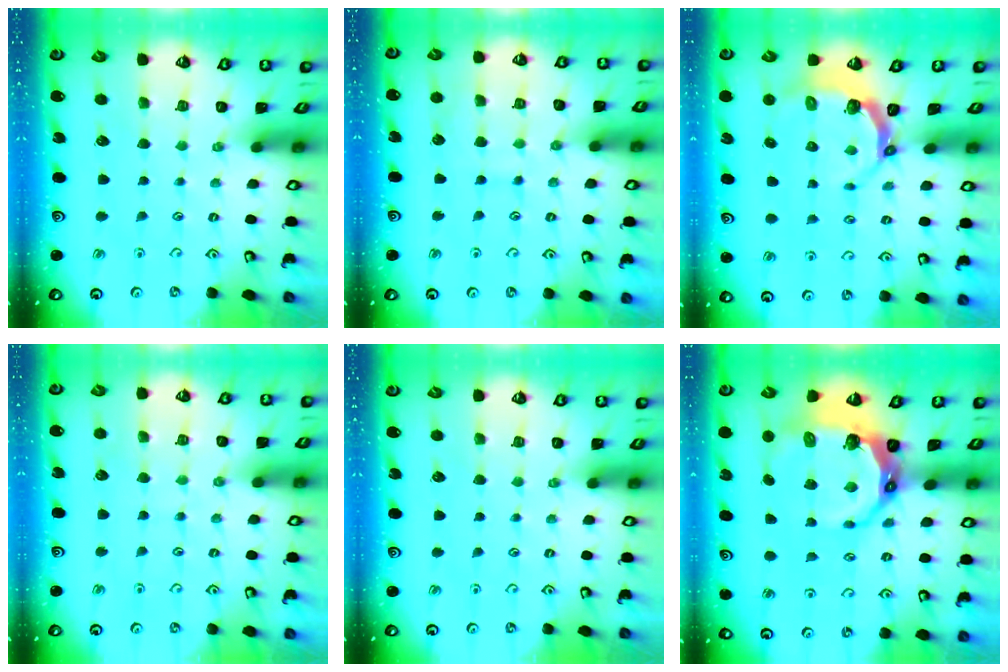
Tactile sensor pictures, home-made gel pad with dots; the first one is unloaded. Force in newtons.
{"total": 7.2, "press": 7.2, "slide": 0.6}
{"total": 4.7, "press": 3.6, "slide": 3.0}
{"total": 2.6, "press": 2.6, "slide": 0.3}
{"total": 0.0}
{"total": 11.6, "press": 10.6, "slide": 4.9}